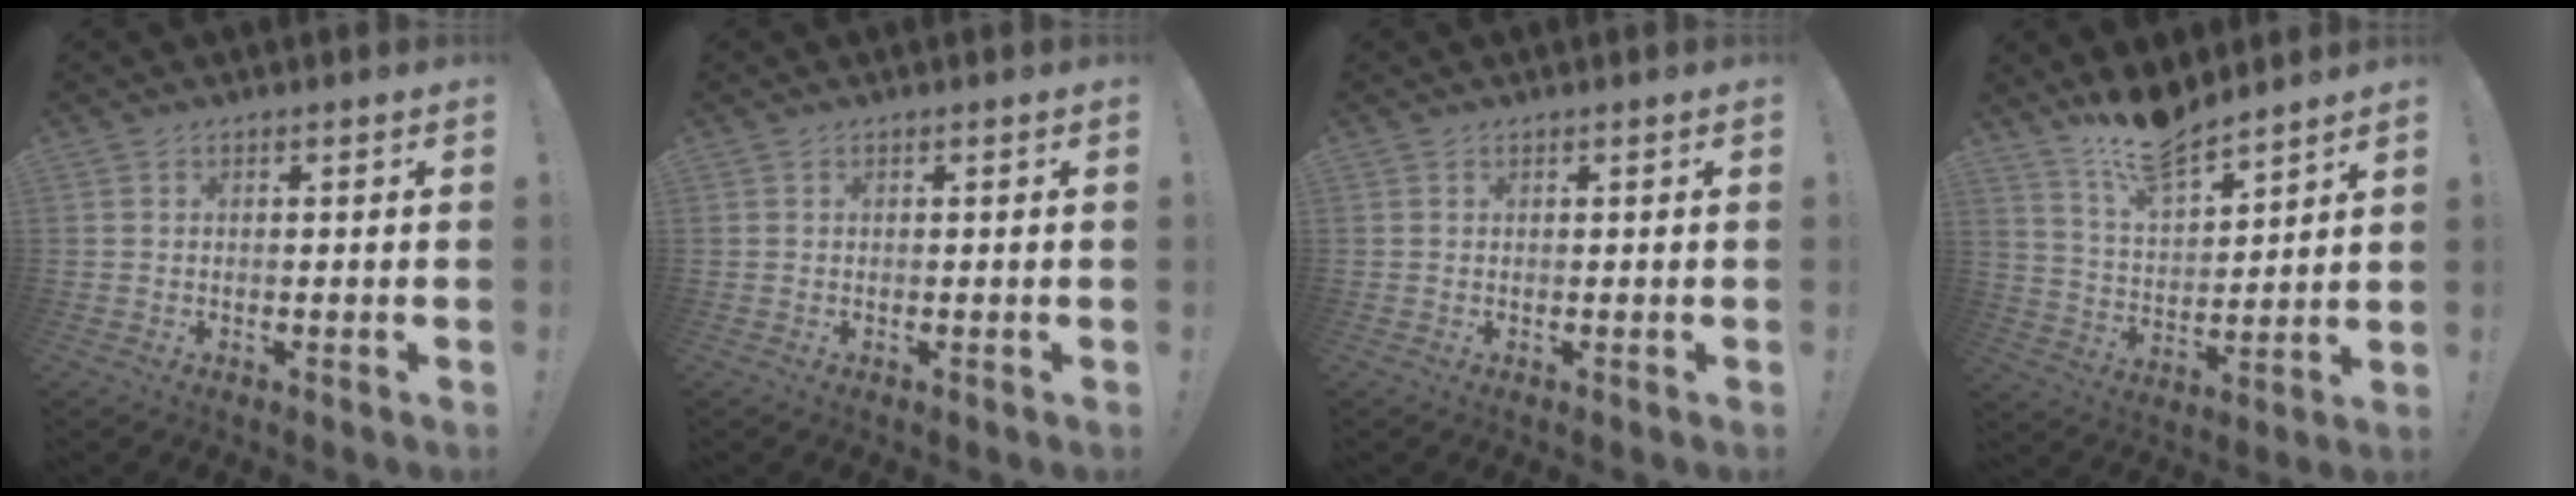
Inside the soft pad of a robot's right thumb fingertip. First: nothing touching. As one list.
[{"total": 0.0}, {"total": 0.0}, {"total": 12.9, "force": [11.3, 3.5, 5.1], "torque": [-0.106, -0.081, 0.207]}]